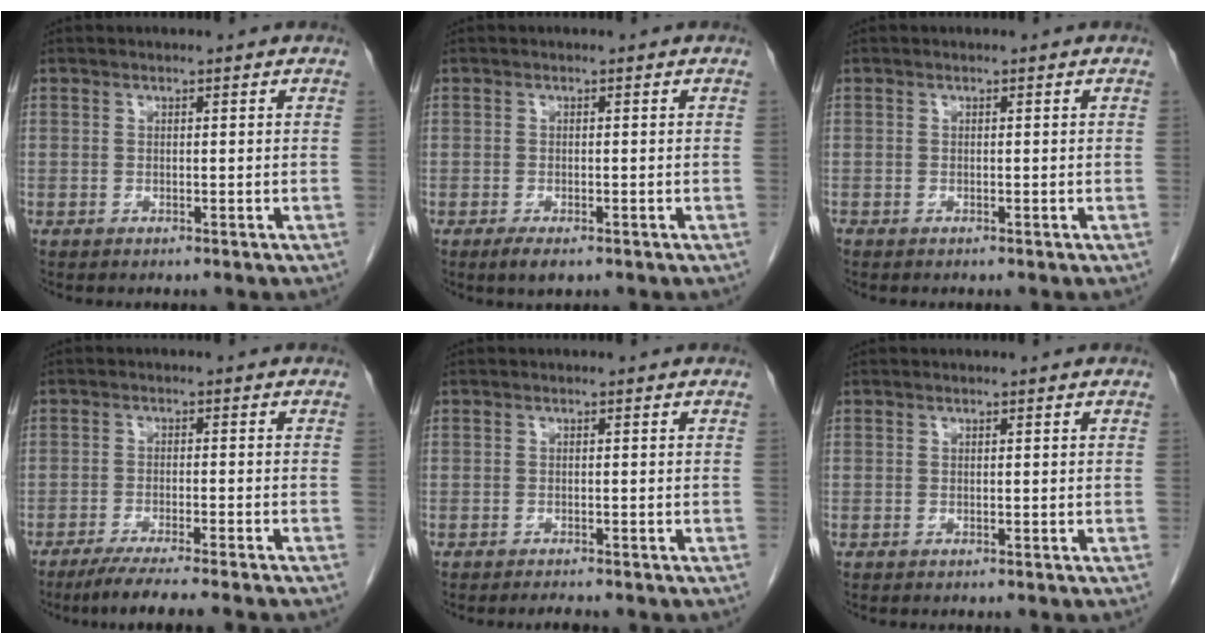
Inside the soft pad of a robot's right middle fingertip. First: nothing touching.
{"total": 2.6, "force": [-1.7, 1.0, 1.8], "torque": [-0.031, -0.004, -0.023]}
{"total": 0.0}
{"total": 8.4, "force": [-6.9, -0.9, 4.7], "torque": [-0.060, -0.022, -0.106]}
{"total": 1.3, "force": [-1.2, -0.1, 0.4], "torque": [-0.009, -0.003, -0.017]}
{"total": 0.0}